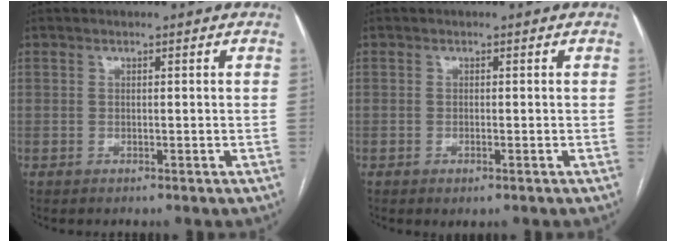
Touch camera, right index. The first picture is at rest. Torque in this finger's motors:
{"motor_torque": [0.53, -0.22, 0.02, 0.01]}